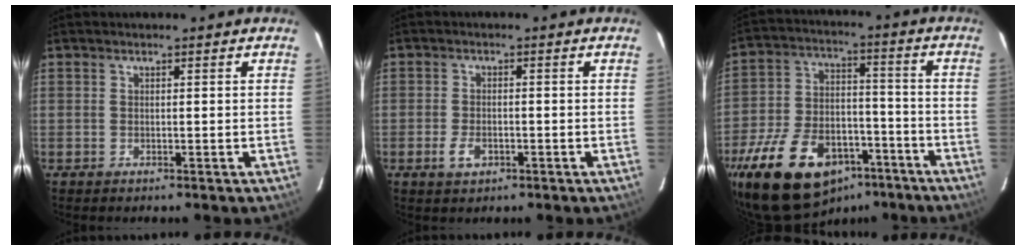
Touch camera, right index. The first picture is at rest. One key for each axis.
{"total": 3.6, "fx": -1.6, "fy": 2.0, "fz": 2.5, "tx": -0.056, "ty": -0.004, "tz": -0.027}
{"total": 24.8, "fx": -15.3, "fy": 13.5, "fz": 14.1, "tx": -0.293, "ty": -0.002, "tz": -0.235}